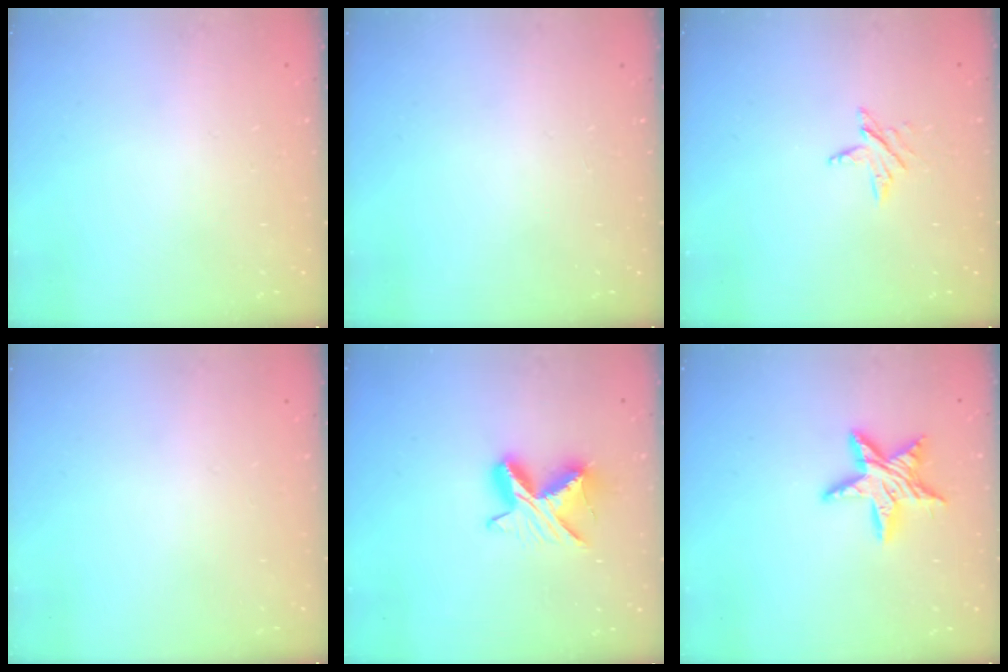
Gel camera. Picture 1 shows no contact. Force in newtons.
{"total": 0.0}
{"total": 3.9, "press": 3.8, "slide": 0.5}
{"total": 0.0}
{"total": 9.0, "press": 9.0, "slide": 0.3}
{"total": 12.0, "press": 12.0, "slide": 0.8}